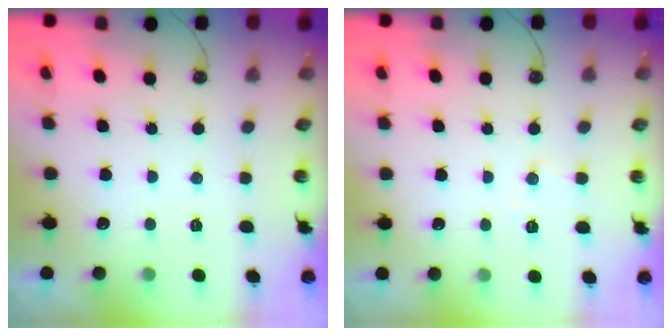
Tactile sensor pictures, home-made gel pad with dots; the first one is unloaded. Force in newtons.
{"total": 5.1, "press": 5.0, "slide": 0.8}